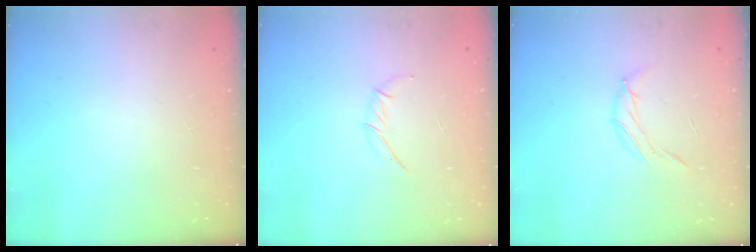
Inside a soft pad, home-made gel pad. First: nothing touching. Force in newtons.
{"total": 3.9, "press": 3.8, "slide": 0.8}
{"total": 6.8, "press": 6.8, "slide": 0.5}